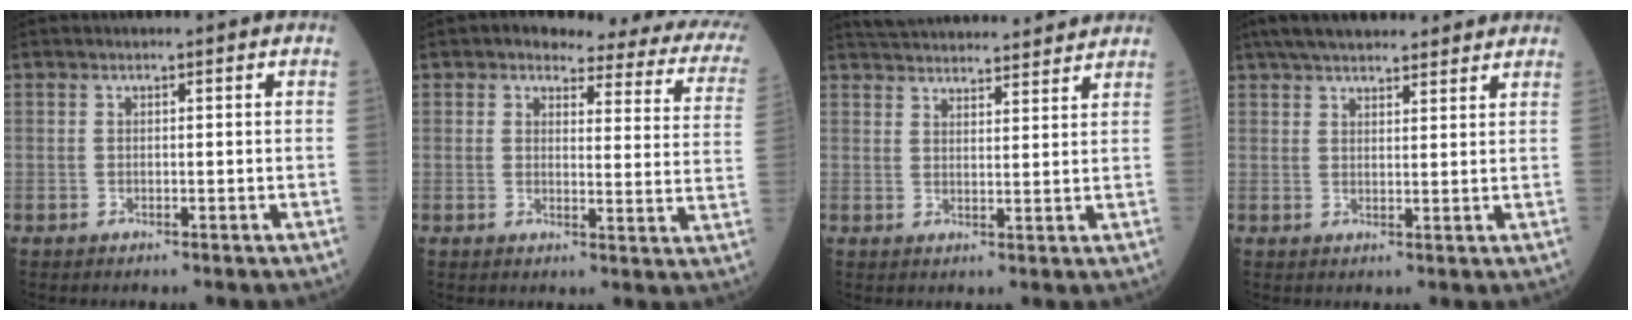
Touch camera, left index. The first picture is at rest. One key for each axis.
{"total": 16.0, "fx": 12.8, "fy": 4.7, "fz": 8.3, "tx": -0.073, "ty": -0.016, "tz": 0.121}
{"total": 16.3, "fx": 15.5, "fy": 2.1, "fz": 4.6, "tx": -0.069, "ty": 0.036, "tz": 0.221}
{"total": 14.1, "fx": 12.2, "fy": 3.3, "fz": 6.2, "tx": -0.092, "ty": 0.045, "tz": 0.177}